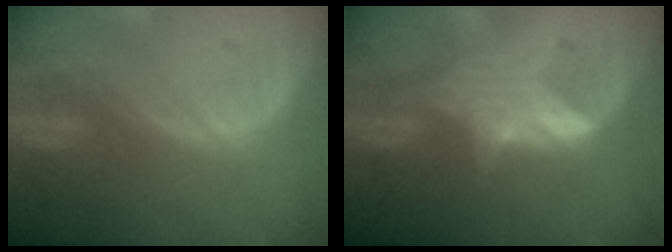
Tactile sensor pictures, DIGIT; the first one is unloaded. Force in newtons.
{"total": 5.8, "press": 5.6, "slide": 1.5}